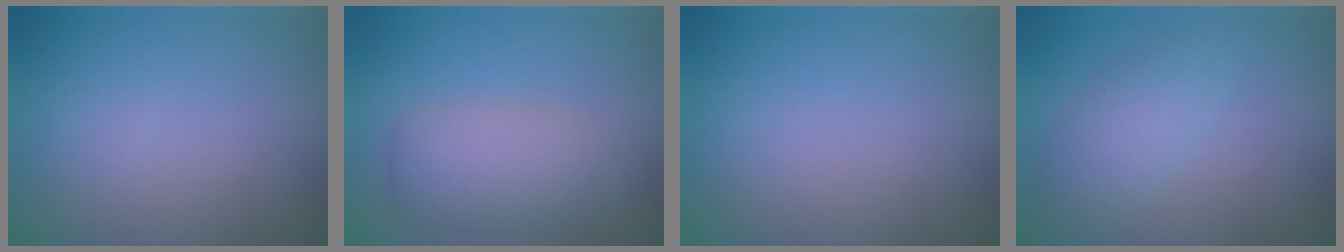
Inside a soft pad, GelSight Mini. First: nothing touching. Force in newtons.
{"total": 4.0, "press": 4.0, "slide": 0.3}
{"total": 0.0}
{"total": 3.0, "press": 3.0, "slide": 0.1}